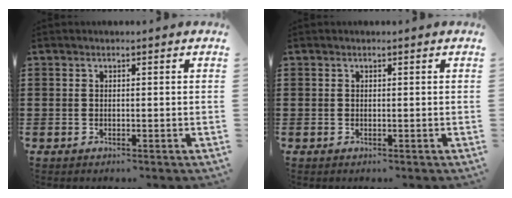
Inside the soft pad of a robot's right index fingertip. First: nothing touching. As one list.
[{"total": 0.0}]